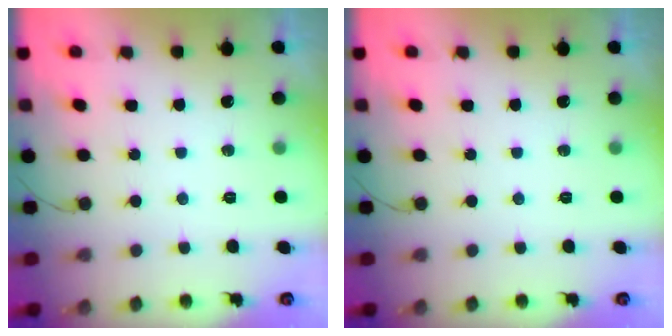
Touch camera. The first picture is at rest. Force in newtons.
{"total": 0.0}